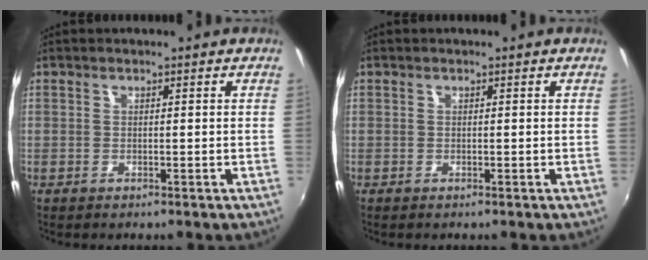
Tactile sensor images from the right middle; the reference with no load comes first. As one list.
[{"total": 0.0}]